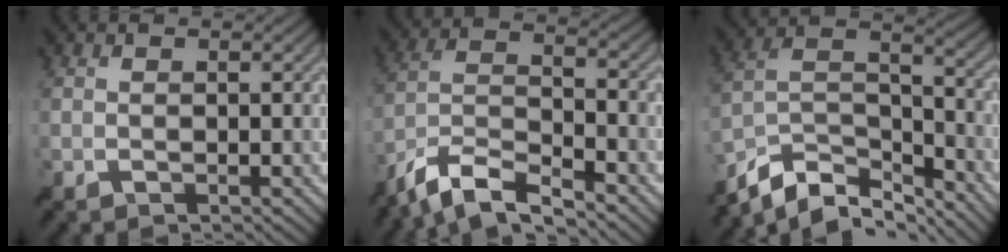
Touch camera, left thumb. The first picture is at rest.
{"total": 9.9, "force": [-8.2, 2.1, 5.0], "torque": [-0.104, -0.004, -0.165]}
{"total": 11.3, "force": [-8.8, 4.5, 5.4], "torque": [-0.117, -0.004, -0.165]}